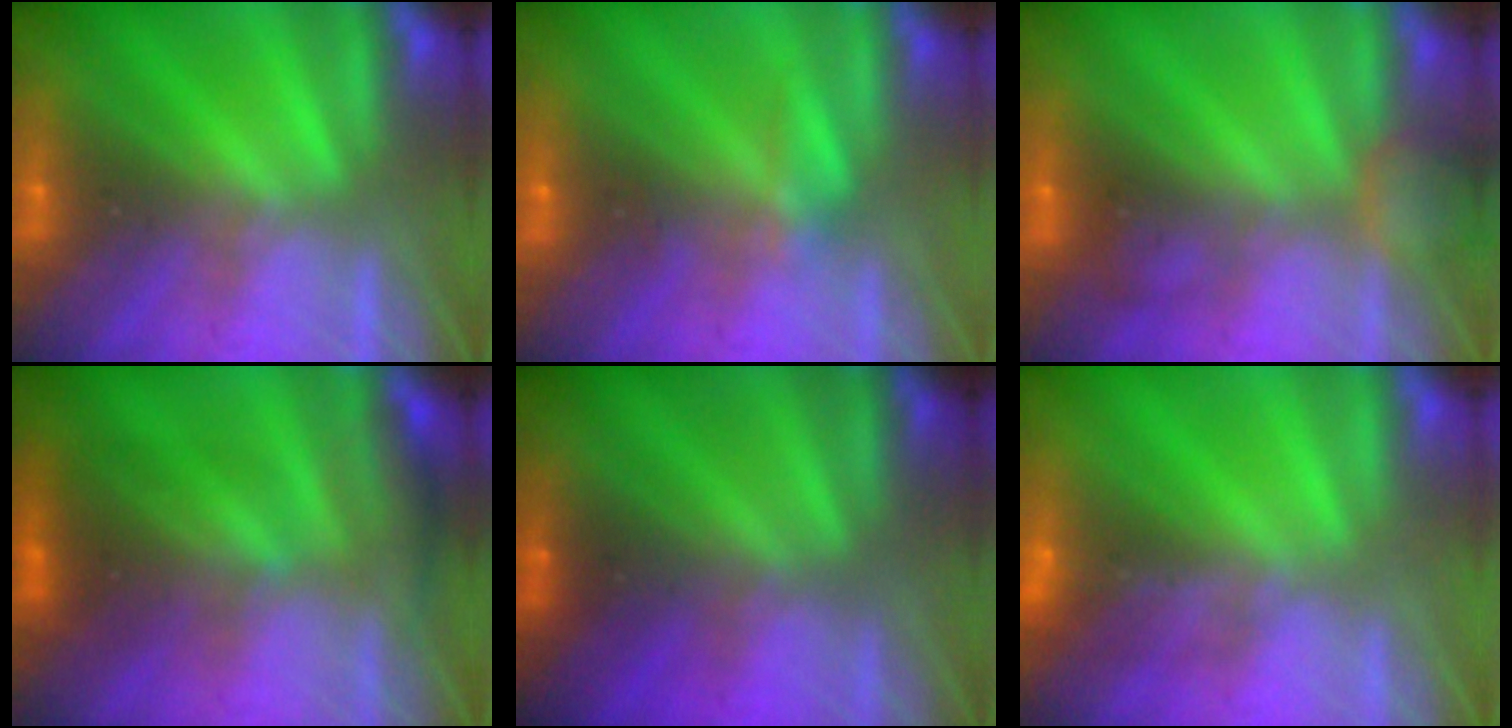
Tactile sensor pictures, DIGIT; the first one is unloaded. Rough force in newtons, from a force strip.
{"total": 2.1}
{"total": 2.5}
{"total": 2.8}
{"total": 1.6}
{"total": 1.2}